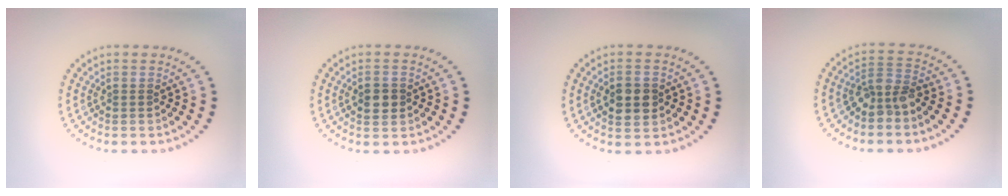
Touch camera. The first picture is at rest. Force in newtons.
{"total": 2.4, "press": 2.4, "slide": 0.0}
{"total": 3.2, "press": 3.2, "slide": 0.1}
{"total": 2.8, "press": 2.2, "slide": 1.7}